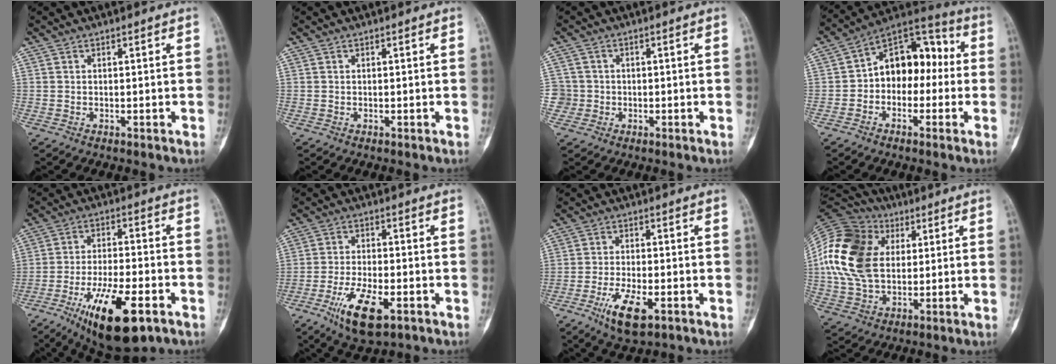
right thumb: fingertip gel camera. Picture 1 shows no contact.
{"total": 0.0}
{"total": 3.0, "force": [-0.5, 3.0, -0.2], "torque": [0.025, 0.010, -0.015]}
{"total": 13.1, "force": [-0.5, 9.0, 9.5], "torque": [-0.098, 0.051, -0.027]}
{"total": 16.4, "force": [-8.2, 5.6, 13.0], "torque": [-0.219, 0.027, -0.125]}
{"total": 10.7, "force": [-5.0, 4.1, 8.5], "torque": [-0.159, 0.008, -0.082]}
{"total": 8.3, "force": [-3.8, 3.1, 6.6], "torque": [-0.125, 0.005, -0.064]}
{"total": 19.8, "force": [3.3, 14.0, 13.7], "torque": [-0.270, 0.007, 0.059]}